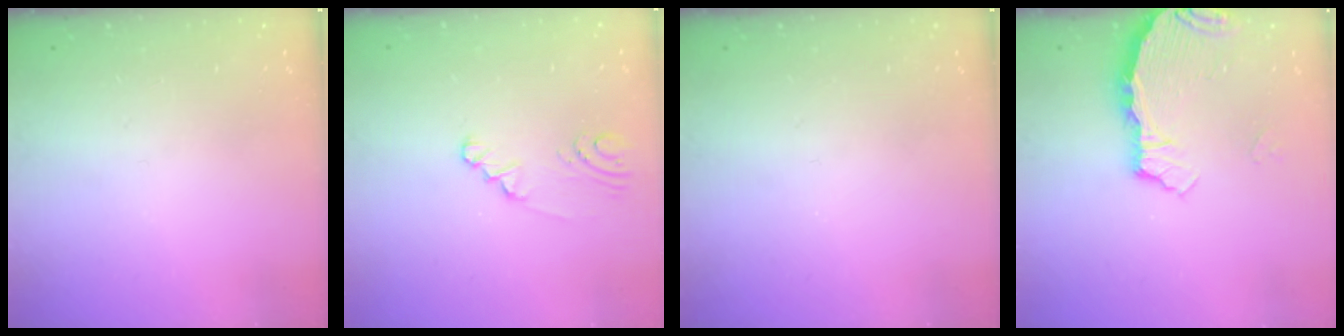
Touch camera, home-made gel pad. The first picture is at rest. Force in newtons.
{"total": 1.2, "press": 1.2, "slide": 0.1}
{"total": 0.0}
{"total": 3.4, "press": 3.4, "slide": 0.4}